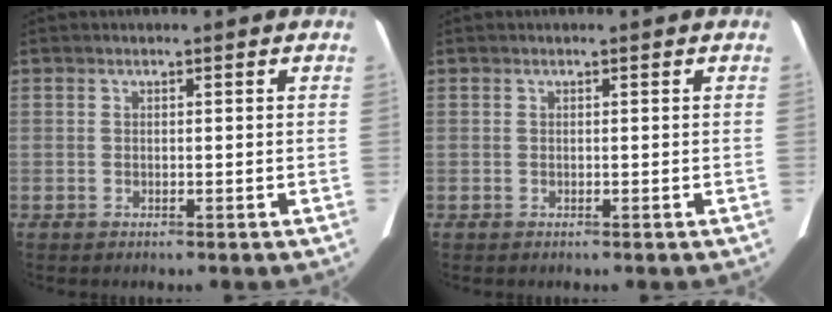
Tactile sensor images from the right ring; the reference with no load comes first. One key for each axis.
{"total": 0.0}